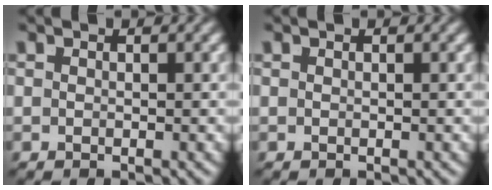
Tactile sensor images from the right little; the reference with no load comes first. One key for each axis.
{"total": 0.0}